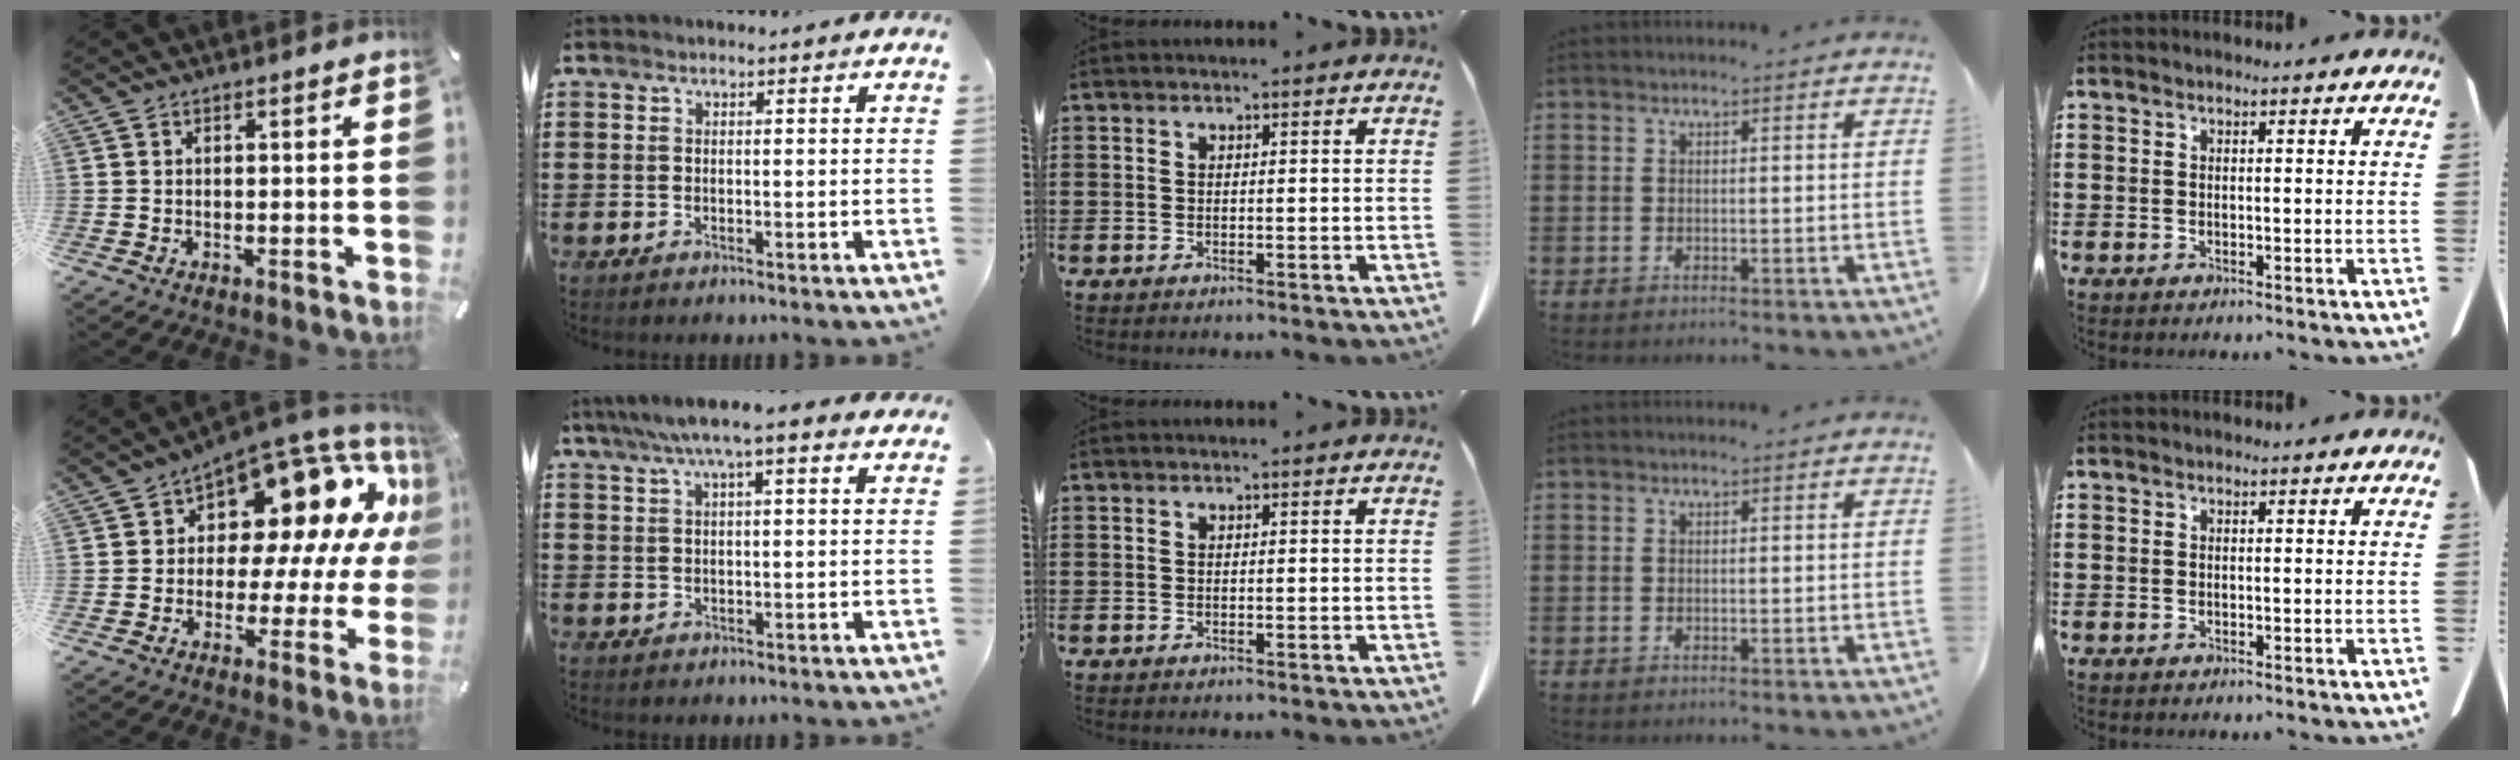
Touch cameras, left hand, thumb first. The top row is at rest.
{"thumb": {"total": 15.8, "force": [8.0, 9.2, 10.2], "torque": [-0.129, -0.084, 0.130]}, "index": {"total": 5.4, "force": [3.5, 1.1, 4.0], "torque": [-0.084, 0.004, 0.060]}}